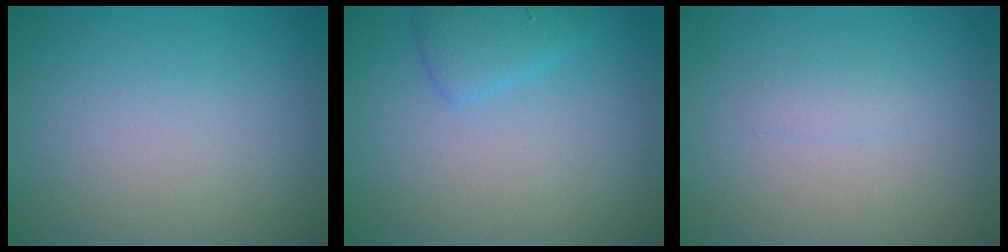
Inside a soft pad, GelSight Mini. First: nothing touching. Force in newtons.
{"total": 2.0, "press": 2.0, "slide": 0.2}
{"total": 0.8, "press": 0.8, "slide": 0.0}